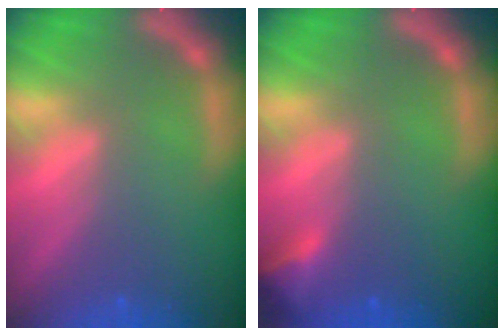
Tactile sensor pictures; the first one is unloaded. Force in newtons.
{"total": 2.4}